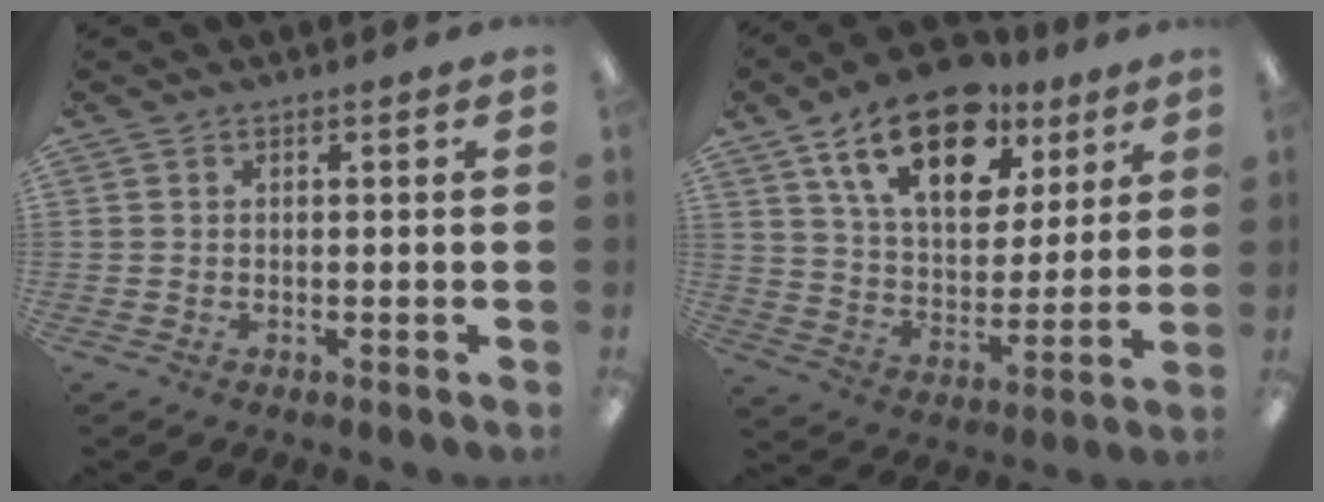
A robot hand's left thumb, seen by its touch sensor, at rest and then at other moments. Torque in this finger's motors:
{"motor_torque": [0.59, 0.86, 1.36, -1.43, 0.28]}